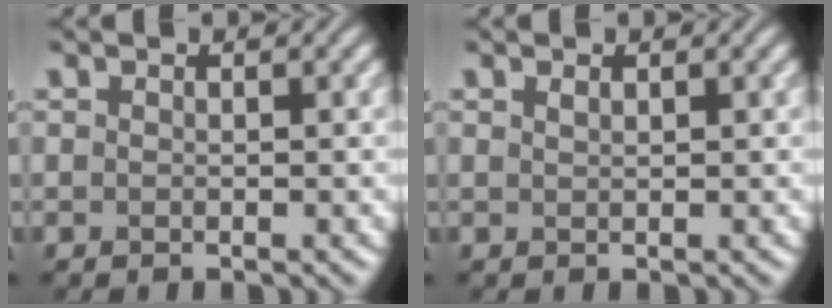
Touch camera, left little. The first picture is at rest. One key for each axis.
{"total": 0.5, "fx": 0.4, "fy": 0.2, "fz": 0.3, "tx": -0.006, "ty": 0.000, "tz": 0.009}